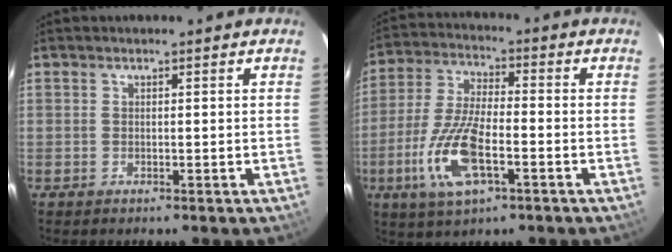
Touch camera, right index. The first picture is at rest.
{"total": 13.4, "force": [-5.0, 4.7, 11.4], "torque": [-0.249, -0.010, -0.096]}